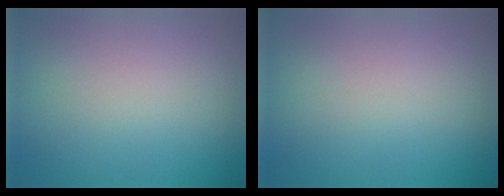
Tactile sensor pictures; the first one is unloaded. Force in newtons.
{"total": 0.0}